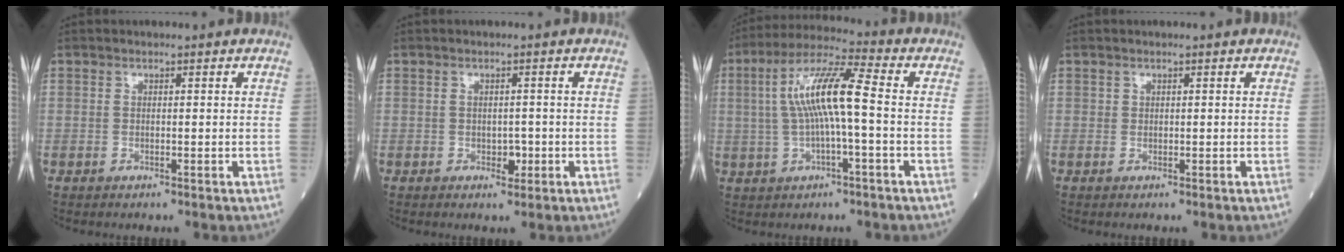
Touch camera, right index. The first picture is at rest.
{"total": 1.8, "force": [-0.6, 1.2, 1.2], "torque": [-0.011, 0.002, -0.005]}
{"total": 10.6, "force": [0.3, 1.0, 10.6], "torque": [-0.204, 0.023, 0.003]}
{"total": 0.0}